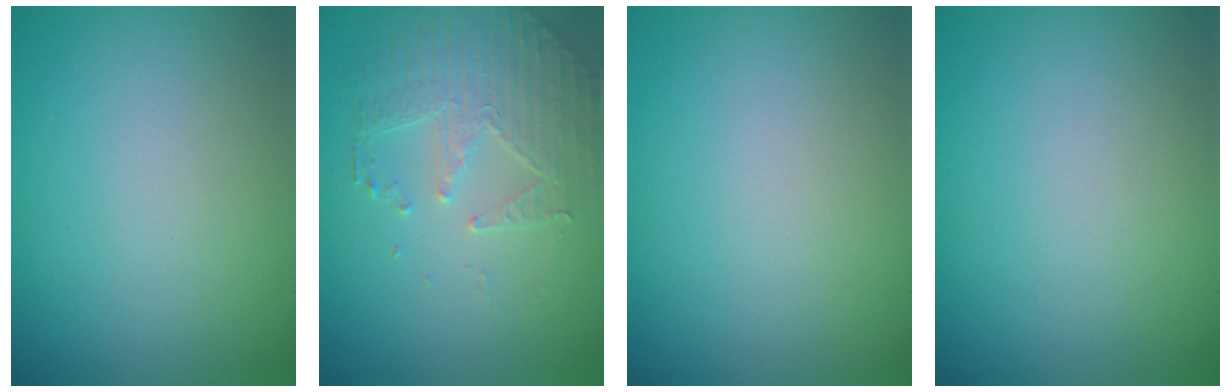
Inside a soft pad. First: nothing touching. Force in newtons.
{"total": 2.5, "press": 2.2, "slide": 1.2}
{"total": 0.0}
{"total": 0.0}